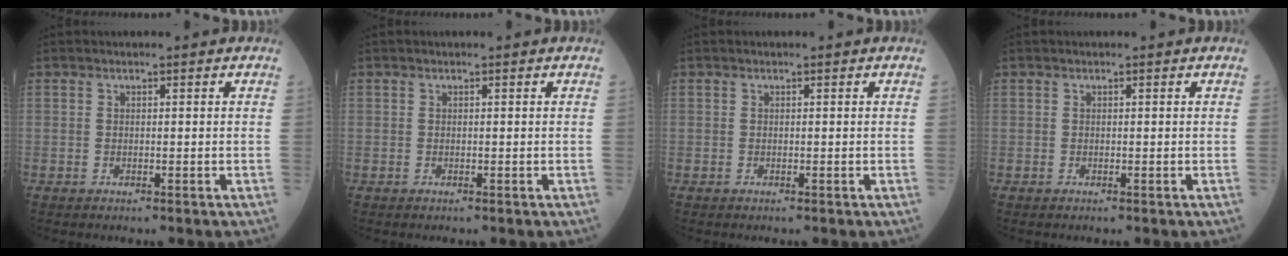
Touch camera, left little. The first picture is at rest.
{"total": 0.0}
{"total": 0.0}
{"total": 0.0}